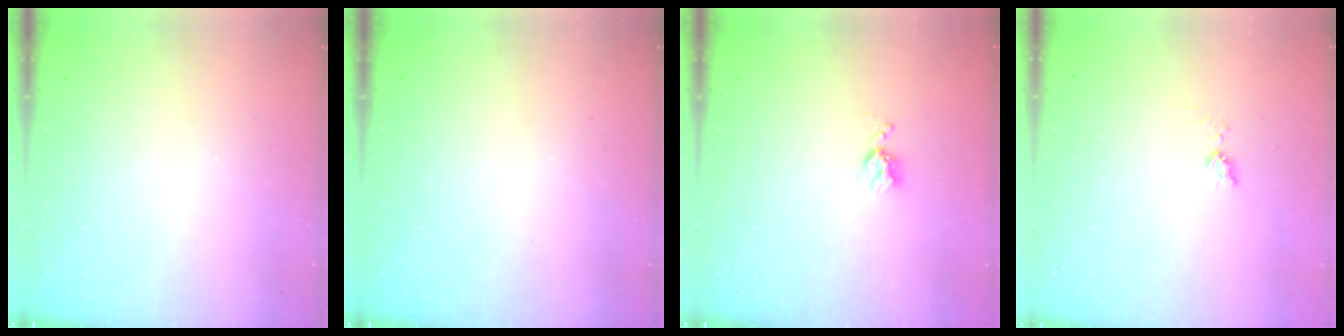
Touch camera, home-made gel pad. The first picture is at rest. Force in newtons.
{"total": 0.0}
{"total": 4.1, "press": 4.1, "slide": 0.5}
{"total": 4.4, "press": 4.4, "slide": 0.5}